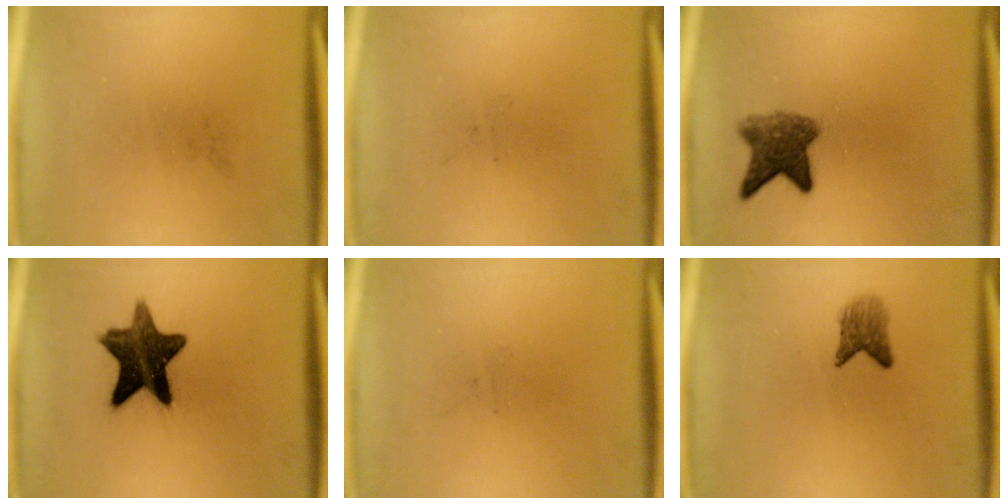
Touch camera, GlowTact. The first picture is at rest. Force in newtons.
{"total": 0.0}
{"total": 6.0}
{"total": 12.8}
{"total": 0.0}
{"total": 2.8}